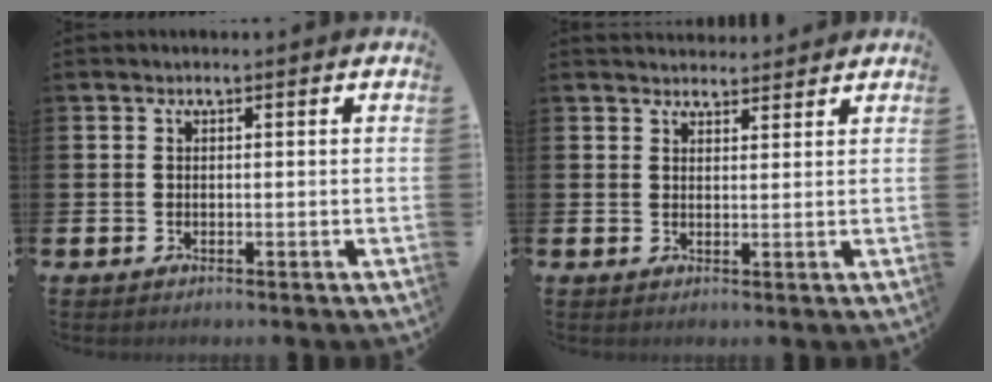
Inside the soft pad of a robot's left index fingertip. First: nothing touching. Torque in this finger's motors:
{"motor_torque": [0.57, -0.79, 0.03, -0.01]}